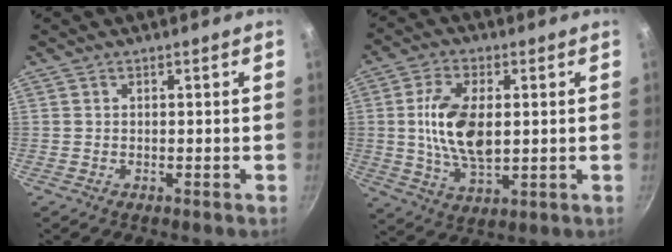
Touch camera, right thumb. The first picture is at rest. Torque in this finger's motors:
{"motor_torque": [1.64, 1.65, 1.41, -0.23, 0.17]}